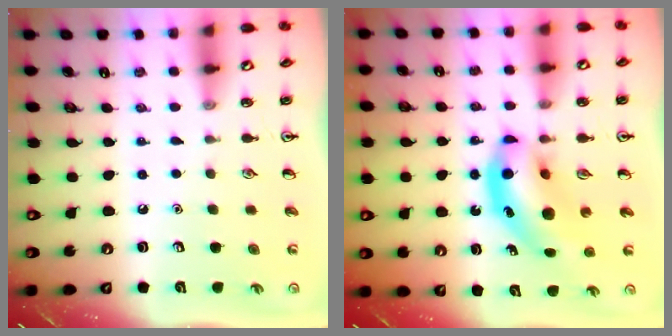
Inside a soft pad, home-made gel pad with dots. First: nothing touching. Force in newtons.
{"total": 12.4, "press": 11.8, "slide": 3.6}